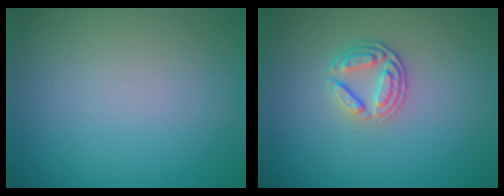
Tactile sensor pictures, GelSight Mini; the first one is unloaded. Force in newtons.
{"total": 2.7, "press": 2.4, "slide": 1.2}